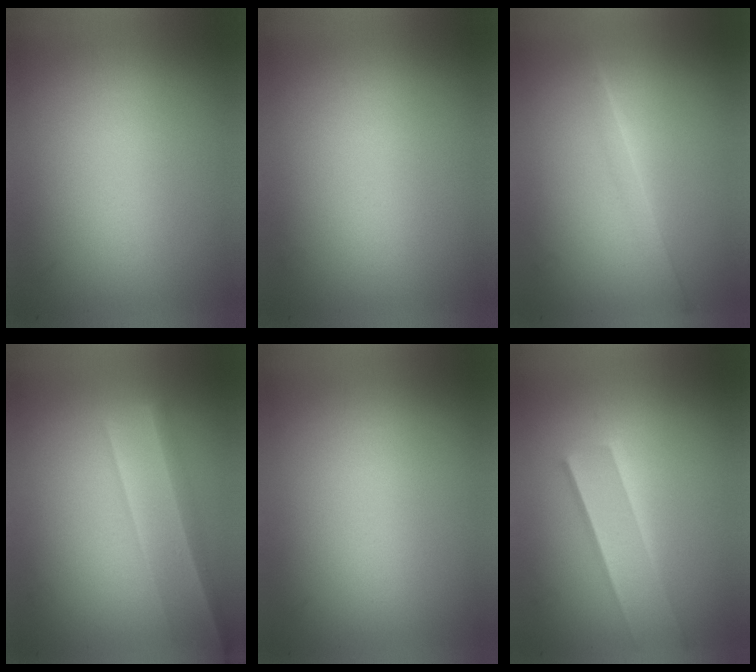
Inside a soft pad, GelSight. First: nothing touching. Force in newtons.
{"total": 0.0}
{"total": 1.3}
{"total": 2.2}
{"total": 0.0}
{"total": 1.6}